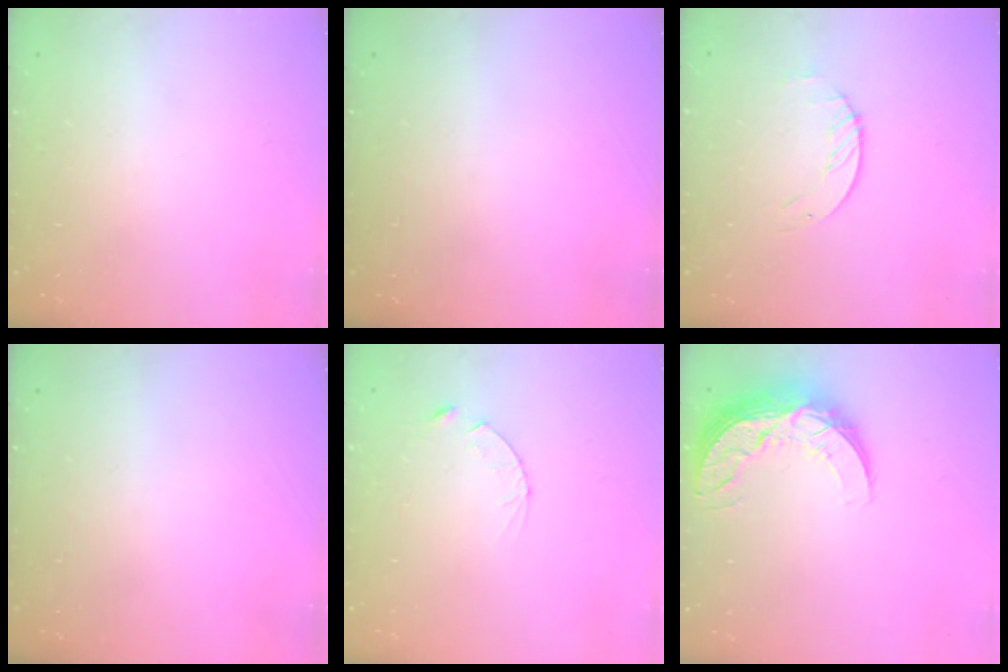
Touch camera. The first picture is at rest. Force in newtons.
{"total": 0.0}
{"total": 1.6, "press": 1.6, "slide": 0.2}
{"total": 0.0}
{"total": 4.1, "press": 4.0, "slide": 0.4}
{"total": 12.6, "press": 12.6, "slide": 0.8}